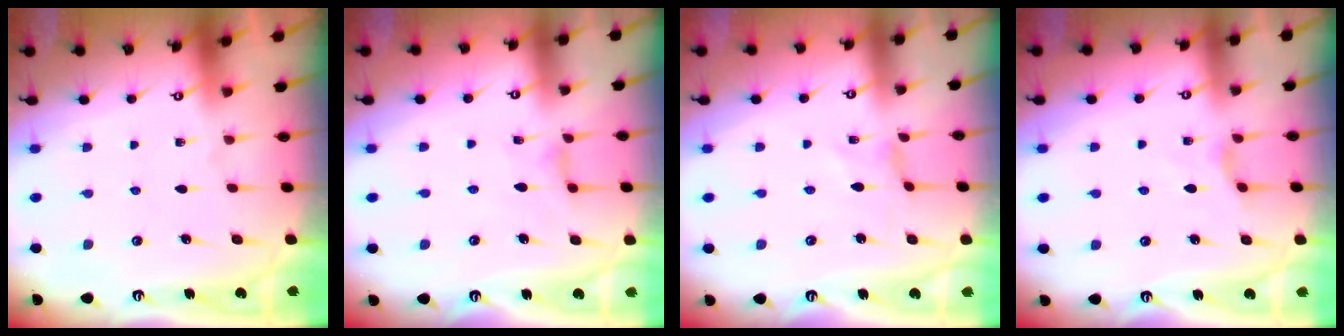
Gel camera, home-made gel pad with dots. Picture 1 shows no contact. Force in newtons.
{"total": 2.1, "press": 2.0, "slide": 0.4}
{"total": 0.0}
{"total": 2.0, "press": 2.0, "slide": 0.3}